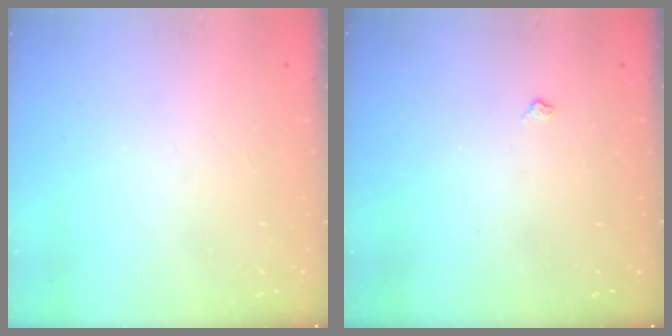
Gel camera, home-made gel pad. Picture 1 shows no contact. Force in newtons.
{"total": 3.0, "press": 3.0, "slide": 0.5}